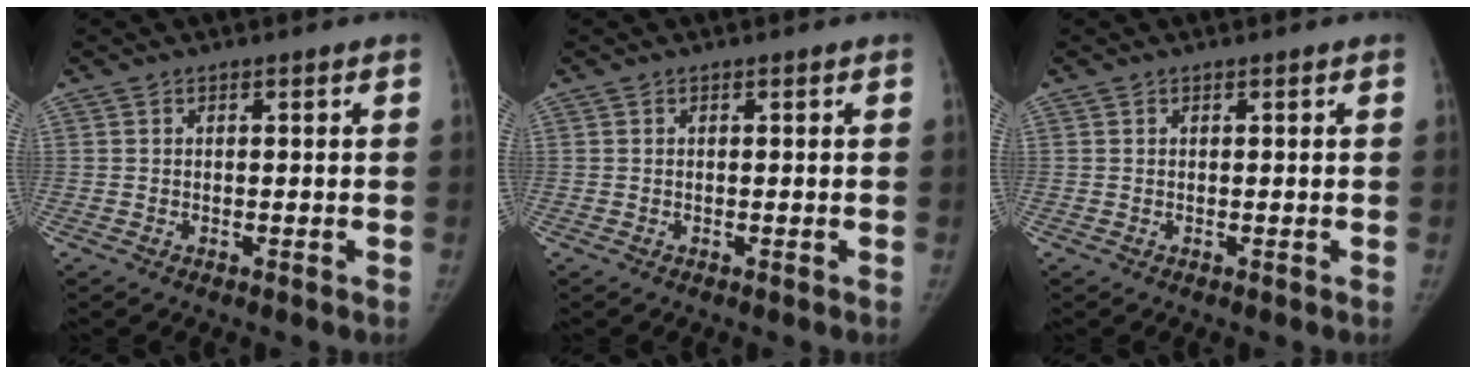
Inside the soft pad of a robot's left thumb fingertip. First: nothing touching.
{"total": 0.0}
{"total": 0.0}